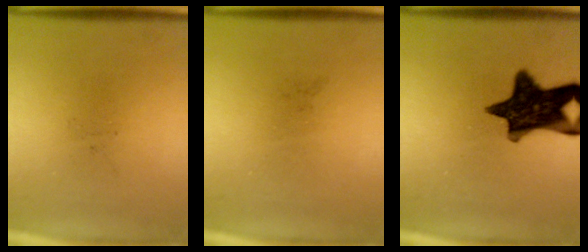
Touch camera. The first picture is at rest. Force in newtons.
{"total": 0.0}
{"total": 14.1}